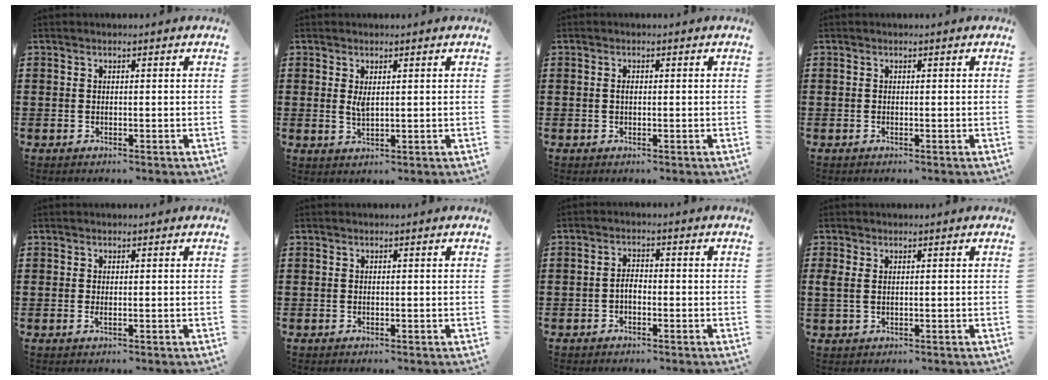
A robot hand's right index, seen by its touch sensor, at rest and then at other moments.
{"total": 2.2, "force": [0.8, 0.7, 1.9], "torque": [-0.040, 0.001, 0.014]}
{"total": 0.9, "force": [0.0, 0.4, 0.8], "torque": [-0.017, 0.000, 0.000]}
{"total": 0.0}
{"total": 0.6, "force": [-0.1, 0.0, 0.5], "torque": [-0.012, -0.005, -0.001]}
{"total": 0.0}
{"total": 2.2, "force": [-0.8, 1.1, 1.7], "torque": [-0.035, 0.003, -0.015]}
{"total": 1.5, "force": [0.6, 0.5, 1.2], "torque": [-0.035, 0.000, 0.008]}